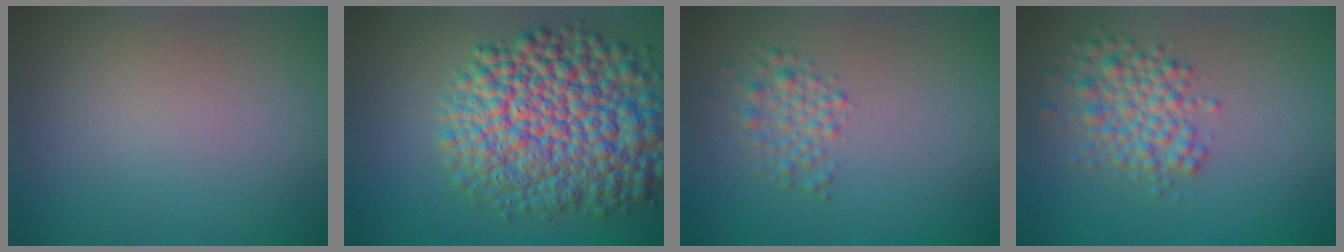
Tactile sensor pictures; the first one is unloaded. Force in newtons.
{"total": 13.4, "press": 13.4, "slide": 0.4}
{"total": 2.2, "press": 2.2, "slide": 0.1}
{"total": 4.3, "press": 4.3, "slide": 0.2}